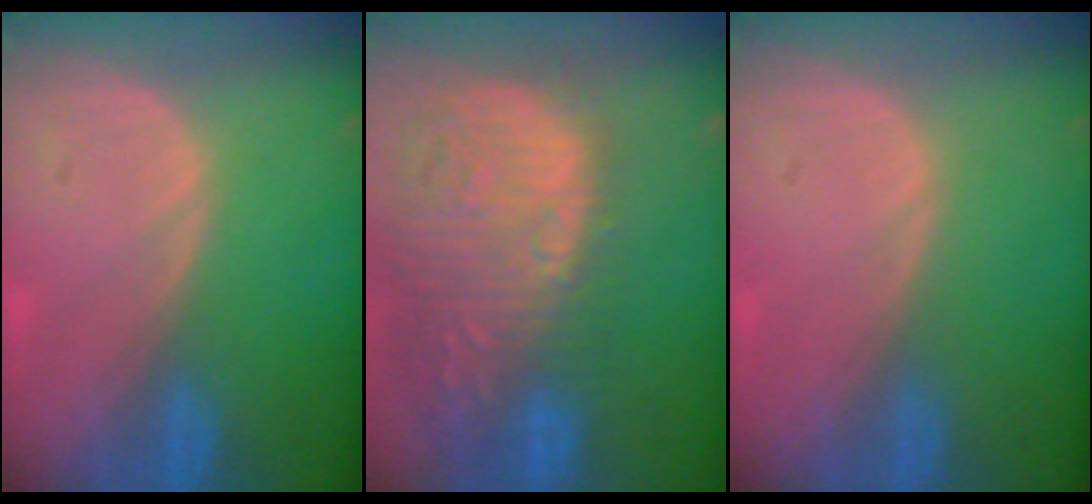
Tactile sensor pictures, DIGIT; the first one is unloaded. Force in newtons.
{"total": 15.8, "press": 12.9, "slide": 9.1}
{"total": 0.0}